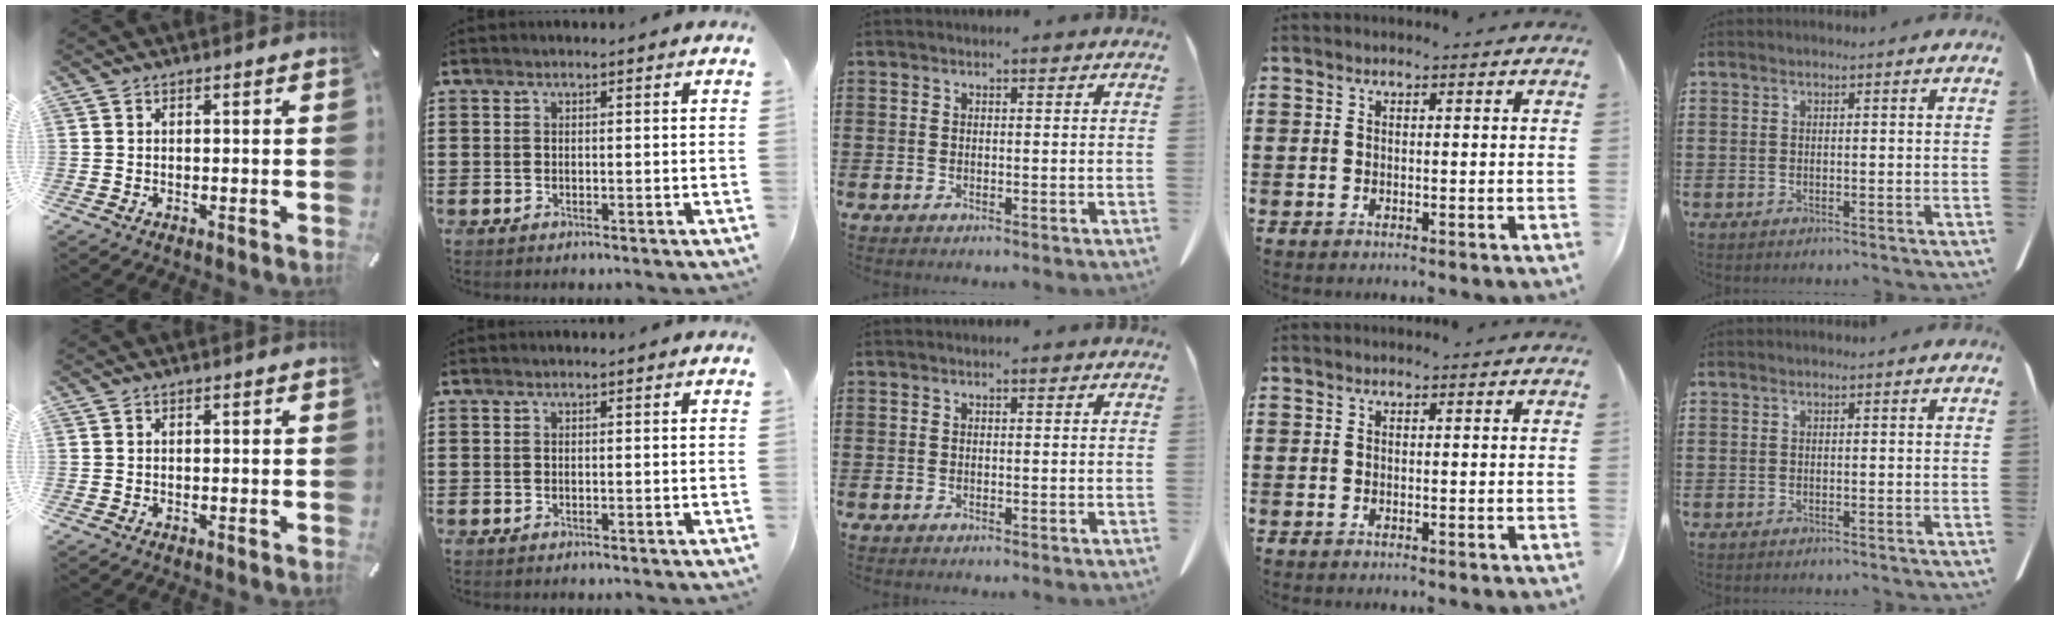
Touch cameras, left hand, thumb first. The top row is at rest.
{}